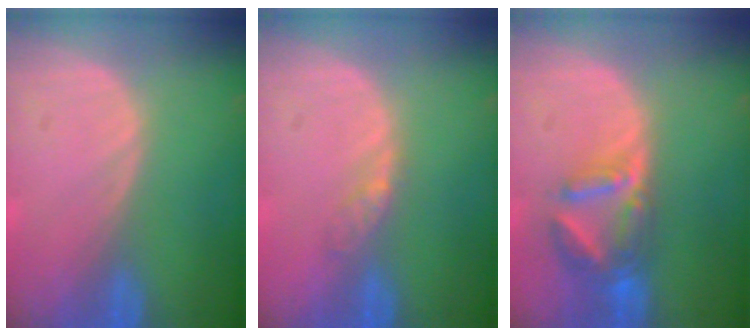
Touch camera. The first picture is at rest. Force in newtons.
{"total": 2.2, "press": 1.9, "slide": 1.2}
{"total": 7.1, "press": 6.2, "slide": 3.6}